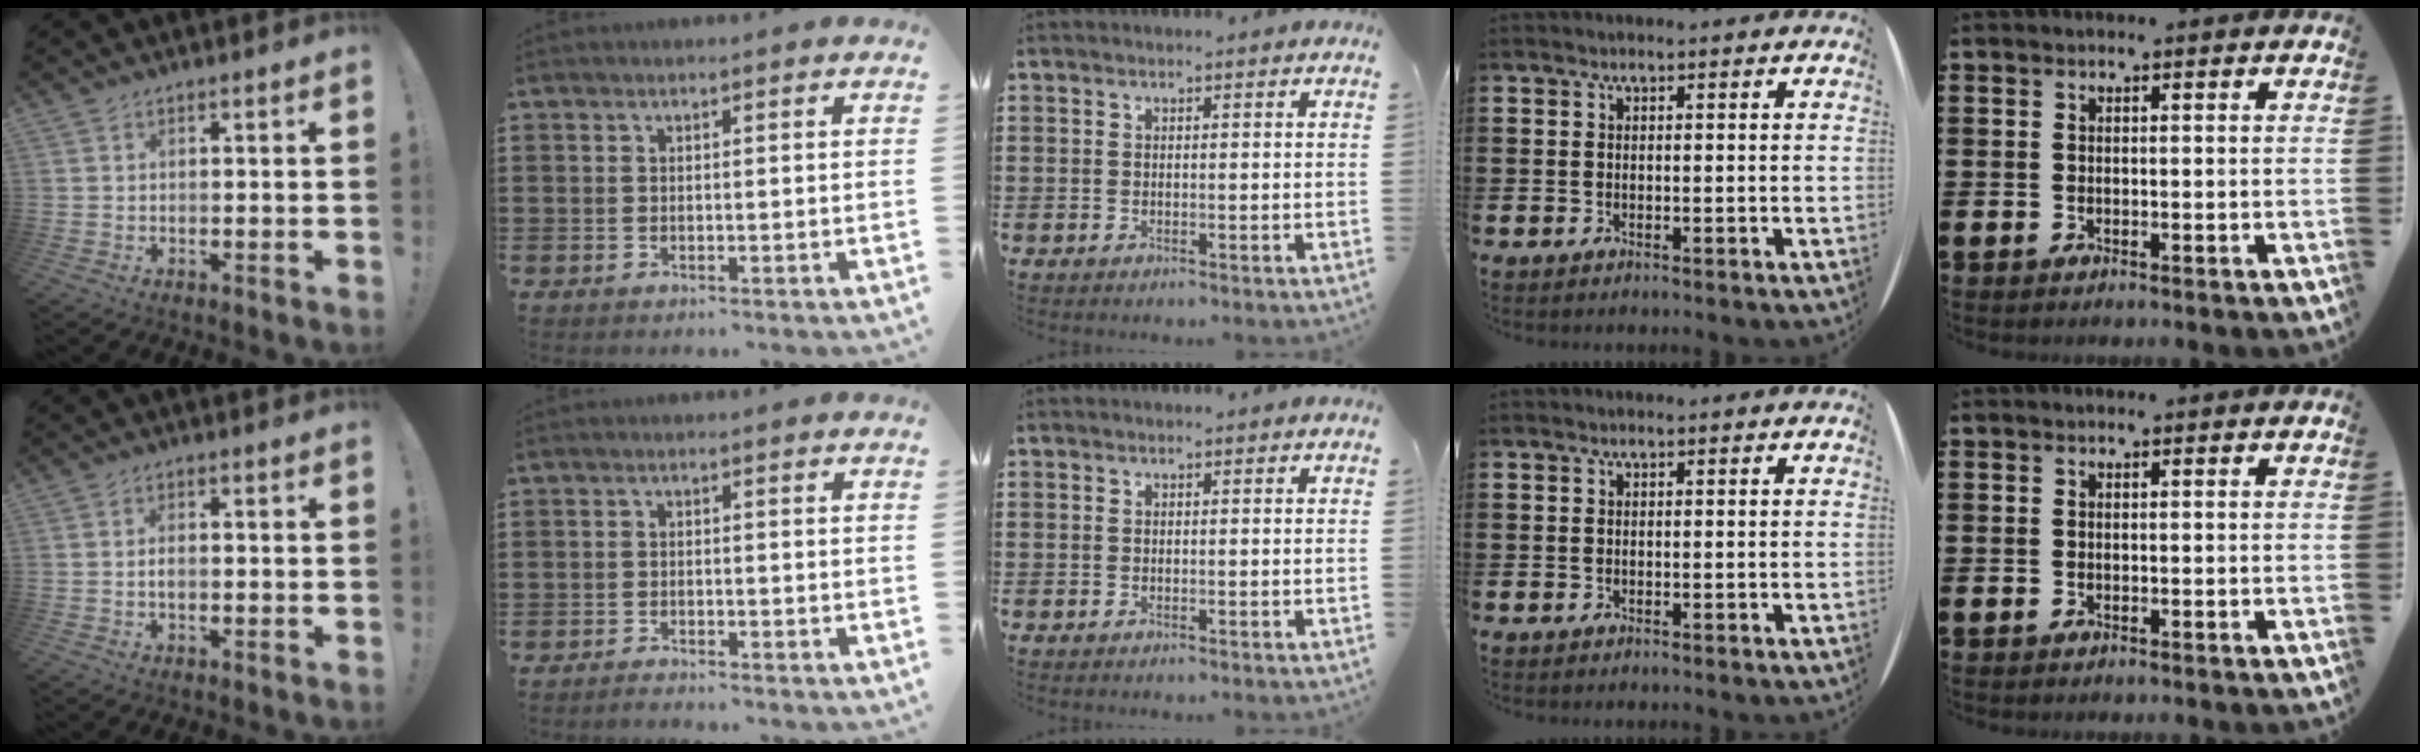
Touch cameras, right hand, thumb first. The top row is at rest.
{"thumb": {"total": 1.7, "force": [-0.5, 0.9, 1.4], "torque": [-0.024, 0.003, -0.010]}, "index": {"total": 1.2, "force": [-1.2, 0.0, 0.0], "torque": [-0.004, 0.002, -0.026]}}